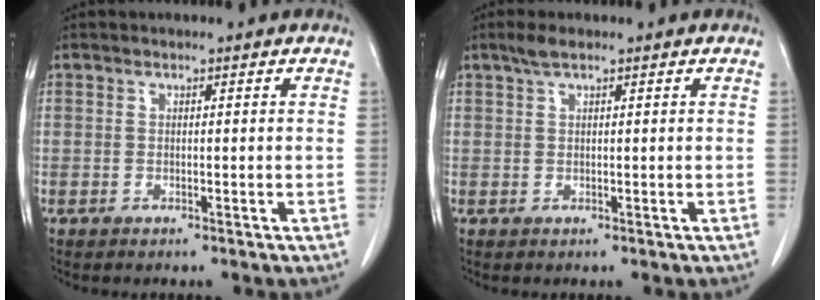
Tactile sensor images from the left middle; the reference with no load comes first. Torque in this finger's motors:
{"motor_torque": [0.43, -0.41, -0.02, 0.03]}